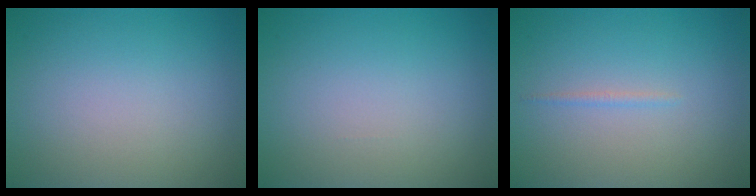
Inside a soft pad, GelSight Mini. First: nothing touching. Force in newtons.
{"total": 0.0}
{"total": 0.6, "press": 0.6, "slide": 0.1}